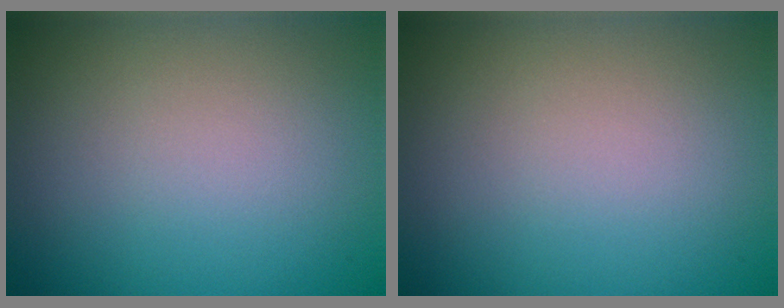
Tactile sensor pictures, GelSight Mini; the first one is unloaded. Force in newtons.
{"total": 0.0}